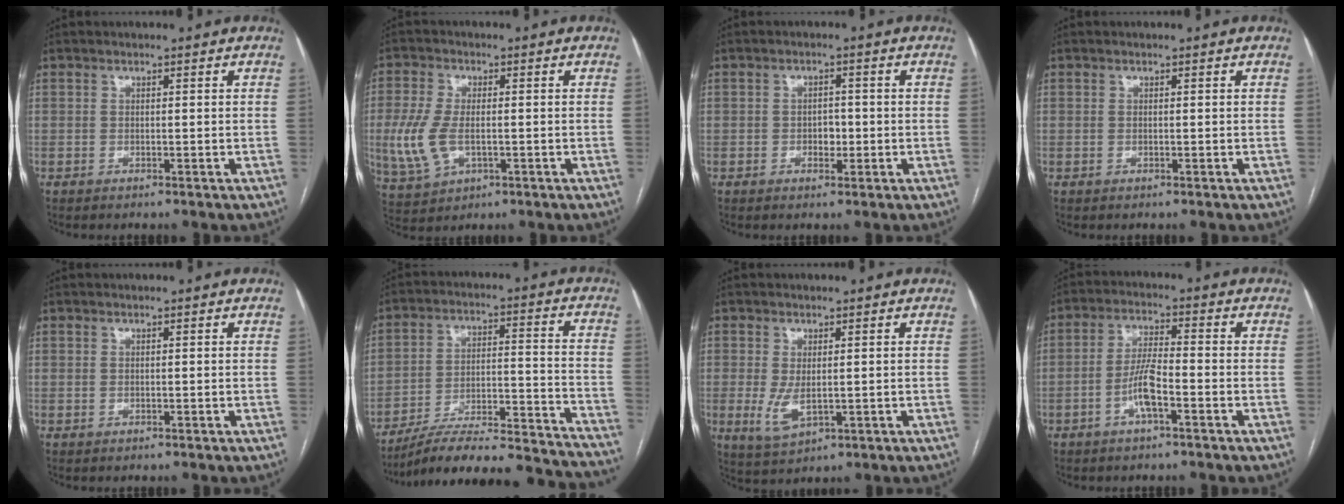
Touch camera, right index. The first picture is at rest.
{"total": 7.8, "force": [-1.1, 4.2, 6.5], "torque": [-0.163, -0.004, -0.016]}
{"total": 2.4, "force": [-0.6, 1.6, 1.7], "torque": [-0.022, 0.005, -0.007]}
{"total": 0.0}
{"total": 0.0}
{"total": 28.4, "force": [-26.1, 2.4, 10.9], "torque": [-0.105, 0.003, -0.365]}
{"total": 4.5, "force": [-0.3, 1.9, 4.0], "torque": [-0.087, -0.017, 0.007]}
{"total": 5.6, "force": [-2.3, 0.9, 5.0], "torque": [-0.105, 0.007, -0.046]}